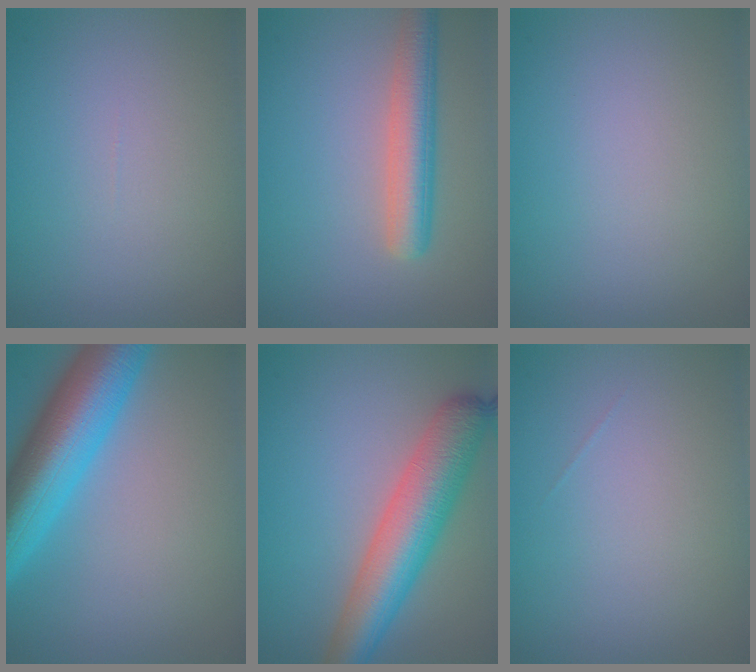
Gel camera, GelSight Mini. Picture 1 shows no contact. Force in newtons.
{"total": 4.2, "press": 4.2, "slide": 0.4}
{"total": 0.0}
{"total": 10.2, "press": 10.2, "slide": 0.3}
{"total": 7.2, "press": 7.2, "slide": 0.3}
{"total": 0.0}